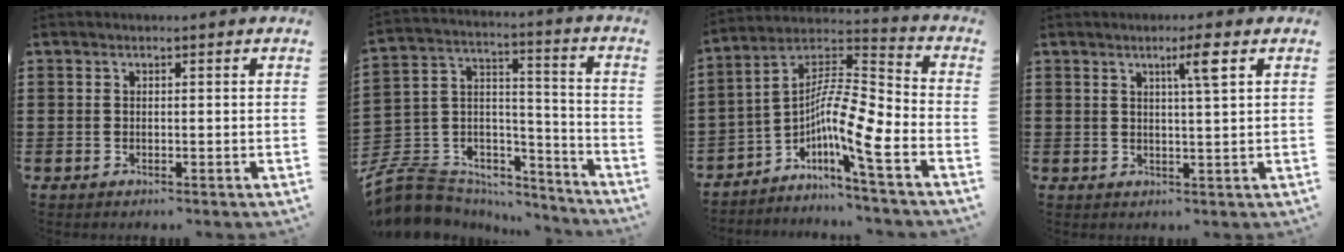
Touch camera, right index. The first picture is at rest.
{"total": 7.1, "force": [-5.2, 4.7, 1.2], "torque": [-0.047, -0.004, -0.097]}
{"total": 9.4, "force": [-3.6, 1.3, 8.6], "torque": [-0.181, -0.038, -0.080]}
{"total": 3.7, "force": [1.7, -0.3, 3.3], "torque": [-0.054, -0.011, 0.023]}